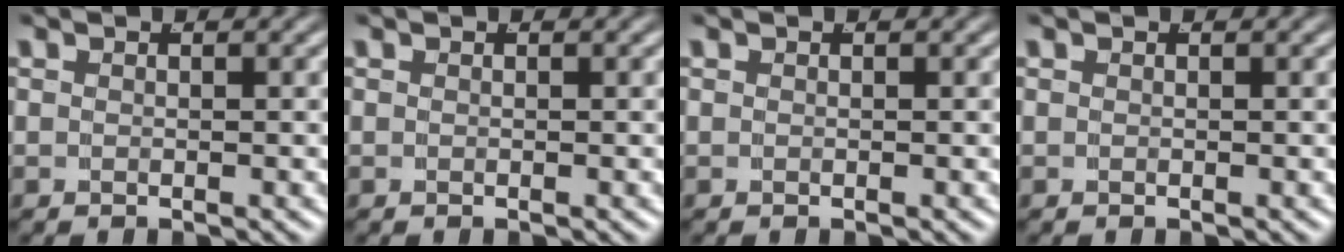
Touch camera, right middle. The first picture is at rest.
{"total": 0.0}
{"total": 0.0}
{"total": 0.0}